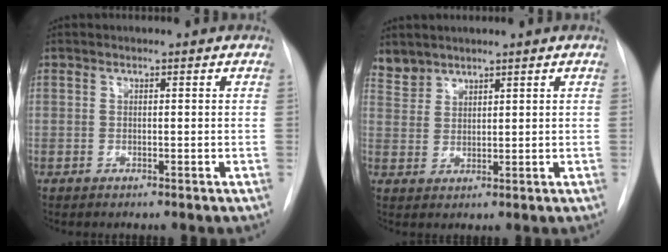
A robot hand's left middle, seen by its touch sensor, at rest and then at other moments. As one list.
[{"total": 3.3, "force": [3.1, 1.1, -0.3], "torque": [0.007, 0.010, 0.065]}]